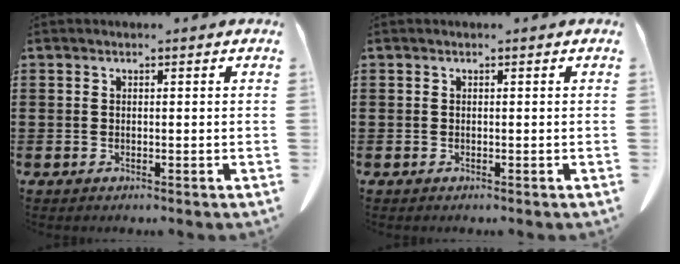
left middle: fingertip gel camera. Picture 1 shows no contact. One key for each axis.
{"total": 0.0}